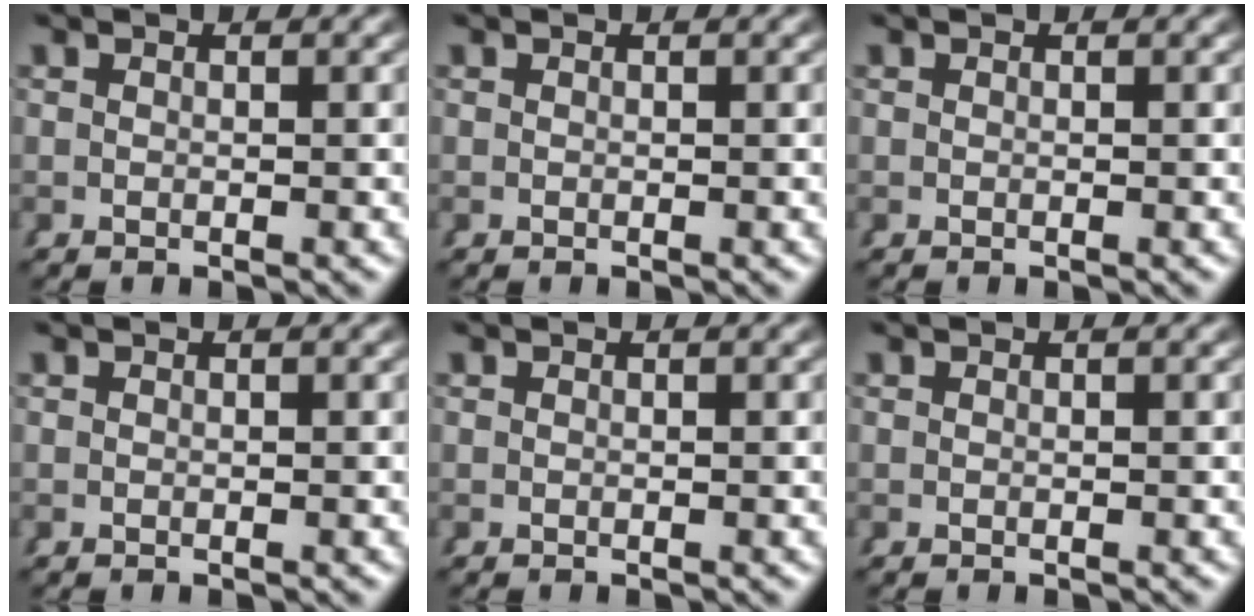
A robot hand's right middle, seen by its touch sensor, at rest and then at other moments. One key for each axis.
{"total": 0.0}
{"total": 0.0}
{"total": 0.0}
{"total": 0.0}
{"total": 0.0}